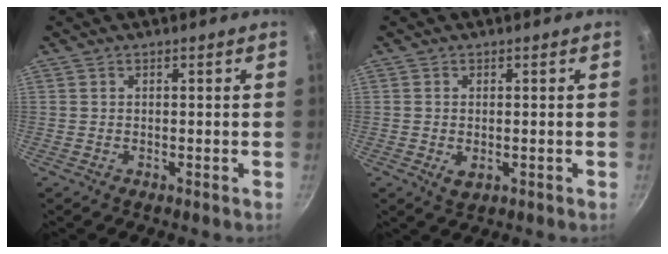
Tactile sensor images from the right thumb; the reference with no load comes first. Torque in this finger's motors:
{"motor_torque": [-0.27, 0.24, 0.20, 0.32, 0.00]}